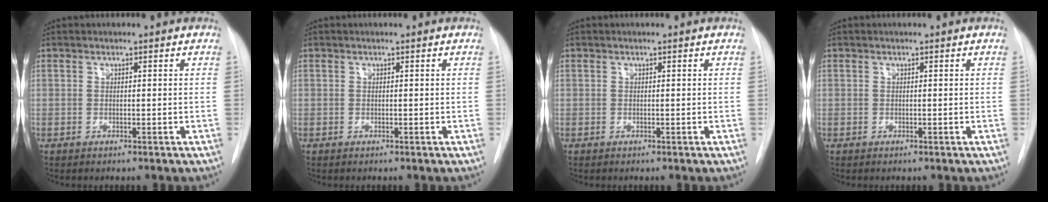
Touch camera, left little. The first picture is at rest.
{"total": 0.0}
{"total": 0.0}
{"total": 0.0}